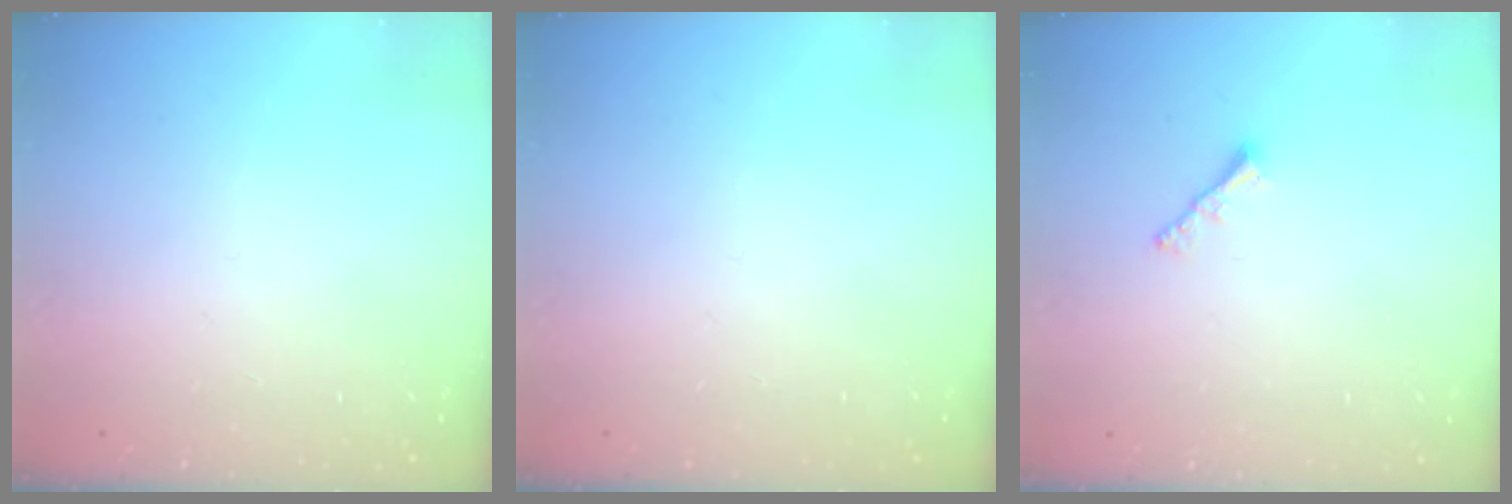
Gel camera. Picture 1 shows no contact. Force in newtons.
{"total": 0.0}
{"total": 2.0, "press": 2.0, "slide": 0.5}